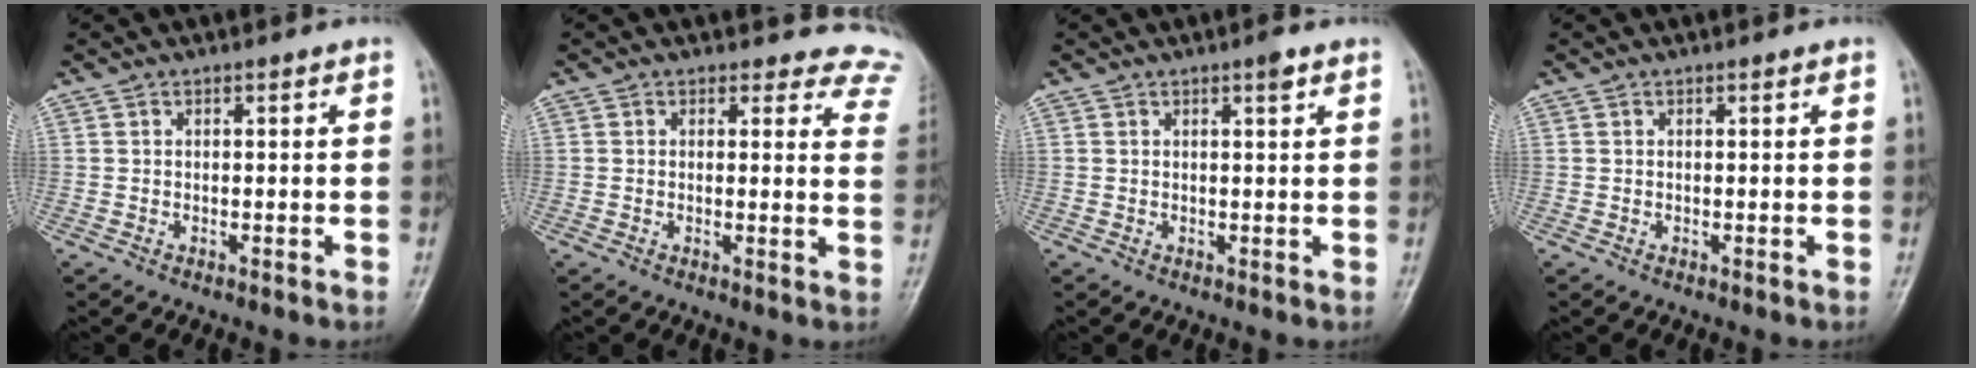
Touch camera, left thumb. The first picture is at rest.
{"total": 10.1, "force": [9.5, 3.4, 0.5], "torque": [0.054, -0.057, 0.064]}
{"total": 1.7, "force": [1.1, 0.2, 1.3], "torque": [-0.019, -0.005, 0.016]}
{"total": 0.0}